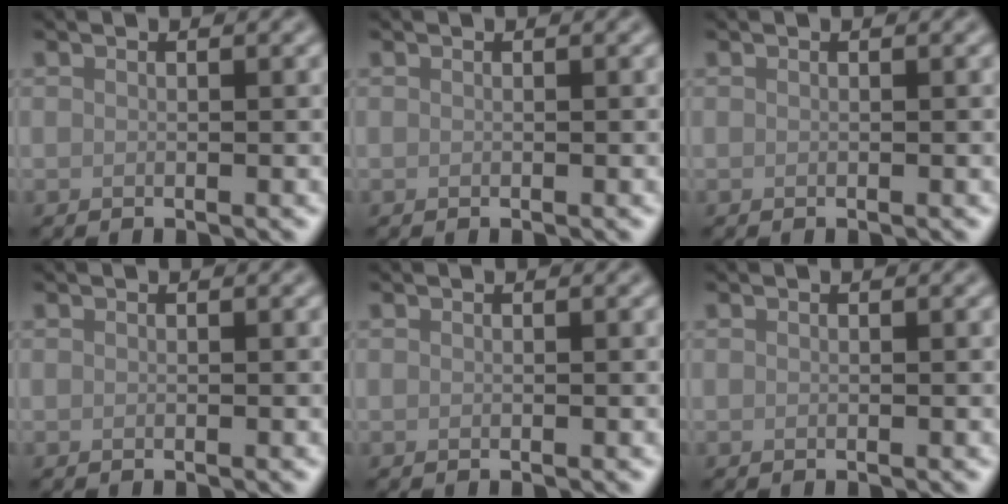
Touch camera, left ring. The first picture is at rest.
{"total": 0.0}
{"total": 0.0}
{"total": 0.0}
{"total": 0.0}
{"total": 0.0}